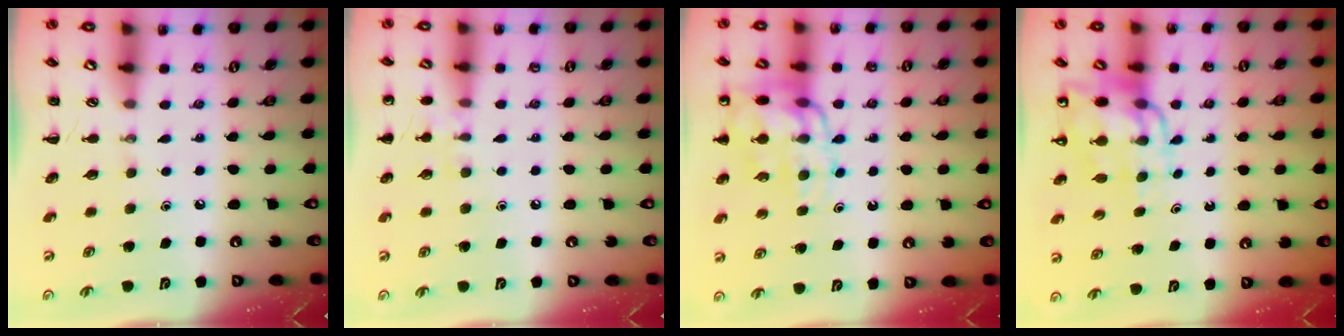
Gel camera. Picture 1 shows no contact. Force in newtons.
{"total": 6.3, "press": 6.0, "slide": 2.1}
{"total": 13.5, "press": 13.4, "slide": 1.4}
{"total": 11.3, "press": 10.8, "slide": 3.2}